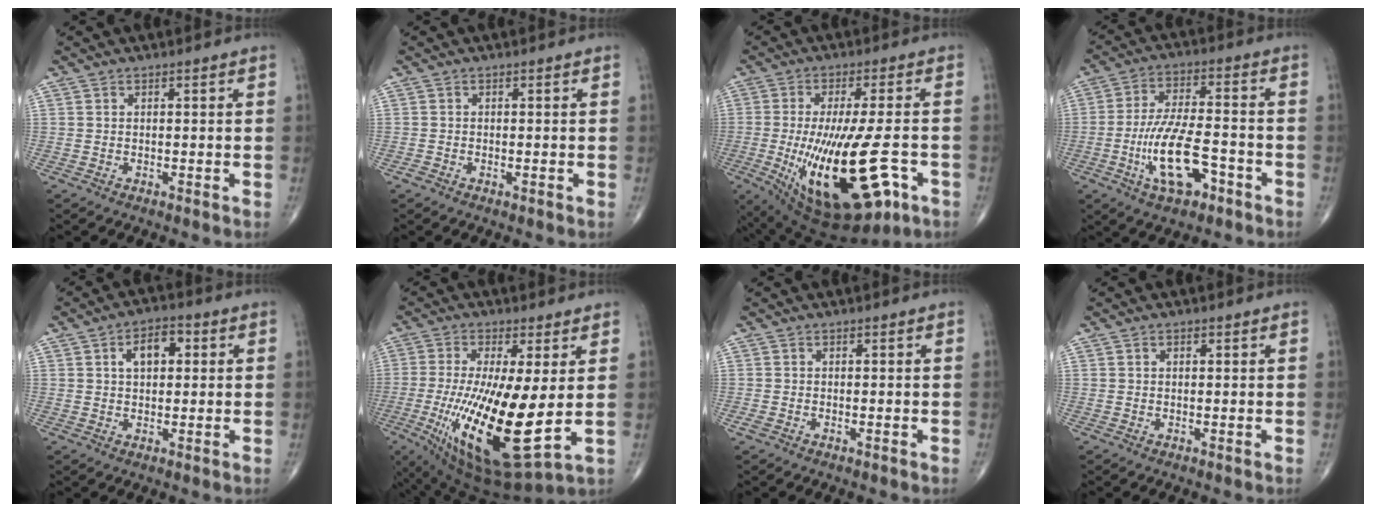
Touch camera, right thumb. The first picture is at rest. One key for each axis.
{"total": 0.8, "fx": -0.5, "fy": 0.3, "fz": 0.6, "tx": -0.009, "ty": 0.003, "tz": -0.008}
{"total": 23.4, "fx": -7.2, "fy": 8.4, "fz": 20.7, "tx": -0.354, "ty": -0.014, "tz": -0.091}
{"total": 12.9, "fx": -5.1, "fy": 5.1, "fz": 10.7, "tx": -0.201, "ty": 0.028, "tz": -0.087}
{"total": 6.3, "fx": 1.6, "fy": 3.8, "fz": 4.8, "tx": -0.060, "ty": 0.010, "tz": 0.020}
{"total": 21.1, "fx": -2.1, "fy": 5.9, "fz": 20.1, "tx": -0.406, "ty": -0.039, "tz": -0.019}
{"total": 1.2, "fx": -0.5, "fy": 0.6, "fz": 0.9, "tx": -0.022, "ty": 0.001, "tz": -0.008}
{"total": 0.6, "fx": 0.2, "fy": 0.5, "fz": 0.3, "tx": 0.000, "ty": 0.000, "tz": 0.003}